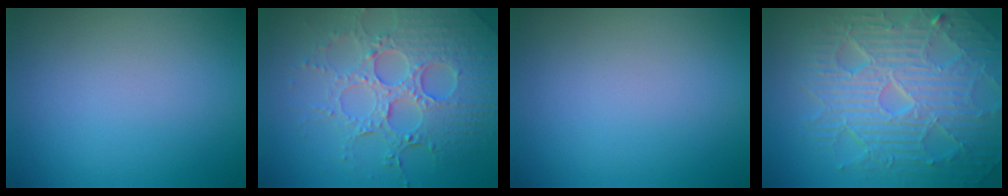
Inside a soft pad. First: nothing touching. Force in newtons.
{"total": 6.9, "press": 5.3, "slide": 4.4}
{"total": 0.0}
{"total": 10.1, "press": 6.5, "slide": 7.7}